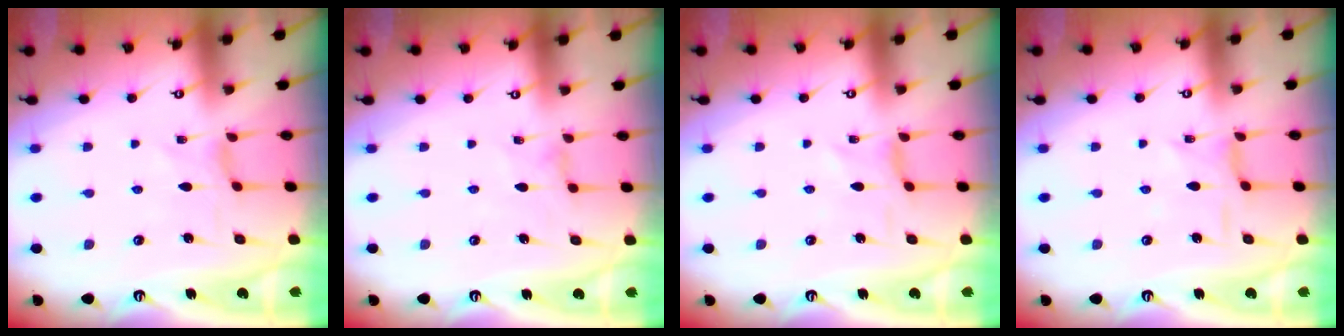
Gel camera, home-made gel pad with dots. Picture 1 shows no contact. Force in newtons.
{"total": 0.8, "press": 0.8, "slide": 0.3}
{"total": 0.0}
{"total": 1.5, "press": 1.5, "slide": 0.1}